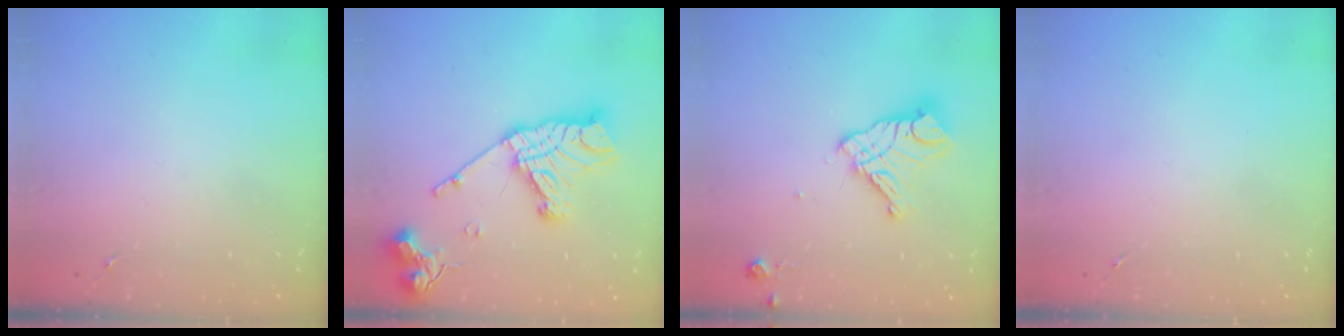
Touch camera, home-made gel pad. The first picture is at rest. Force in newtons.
{"total": 20.7, "press": 20.6, "slide": 1.9}
{"total": 14.6, "press": 14.5, "slide": 1.4}
{"total": 0.0}